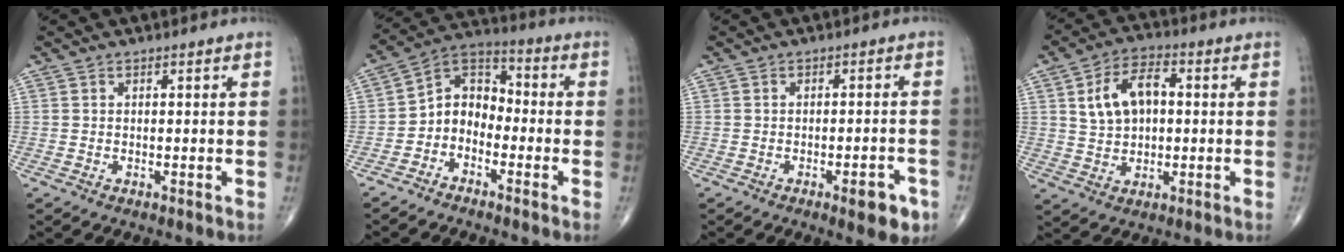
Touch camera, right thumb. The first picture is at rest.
{"total": 8.1, "force": [-2.9, 6.2, 4.4], "torque": [-0.047, 0.055, -0.074]}
{"total": 6.0, "force": [-3.1, 2.0, 4.7], "torque": [-0.045, 0.013, -0.036]}
{"total": 9.8, "force": [1.7, 6.2, 7.5], "torque": [-0.120, 0.013, 0.029]}